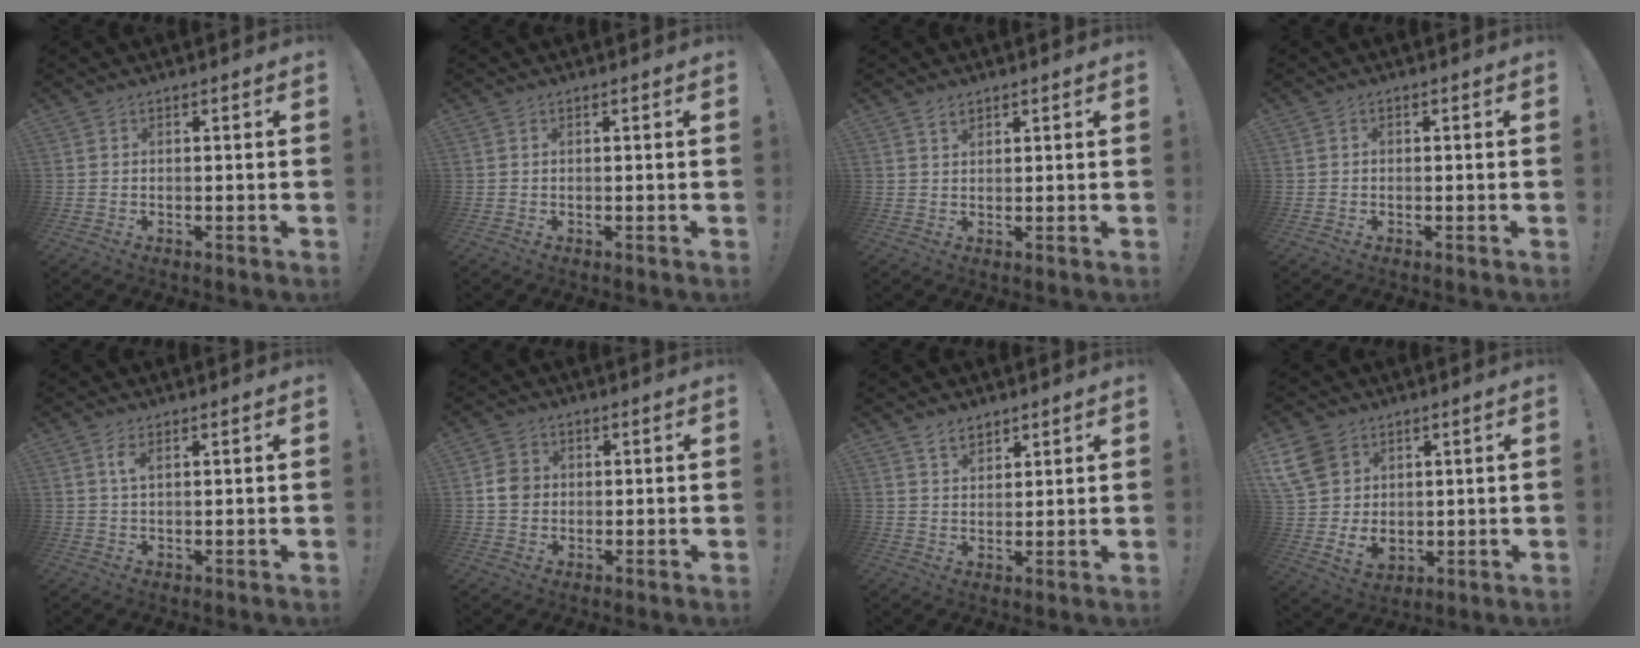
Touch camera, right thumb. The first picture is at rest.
{"total": 0.0}
{"total": 2.0, "force": [1.5, 1.0, 0.8], "torque": [-0.004, -0.009, 0.027]}
{"total": 0.6, "force": [-0.3, 0.5, 0.2], "torque": [-0.006, 0.003, -0.005]}
{"total": 2.4, "force": [1.0, 0.9, 2.1], "torque": [-0.039, 0.001, 0.015]}
{"total": 4.8, "force": [0.3, 4.3, 2.1], "torque": [-0.019, 0.004, 0.005]}
{"total": 4.9, "force": [3.7, 2.7, 1.6], "torque": [-0.025, -0.017, 0.069]}
{"total": 11.0, "force": [4.6, 8.8, 4.7], "torque": [-0.093, -0.034, 0.096]}